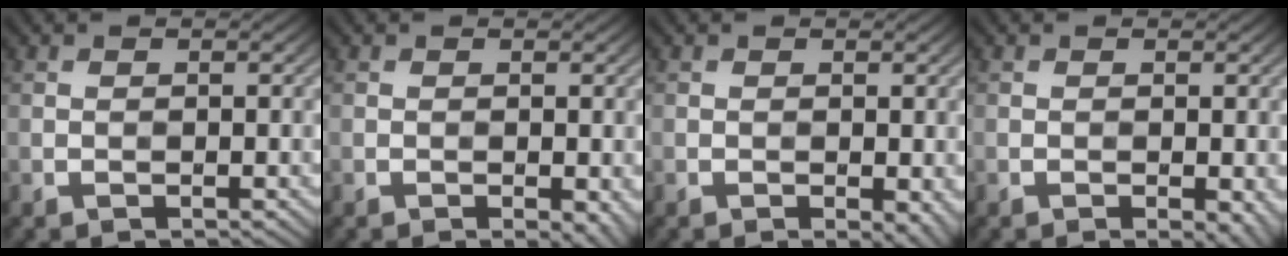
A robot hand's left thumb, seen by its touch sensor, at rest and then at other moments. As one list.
[{"total": 1.8, "force": [-0.7, 0.7, 1.5], "torque": [-0.020, -0.005, -0.005]}, {"total": 2.0, "force": [-0.7, 0.9, 1.6], "torque": [-0.019, -0.008, -0.005]}, {"total": 1.9, "force": [-0.7, 0.7, 1.6], "torque": [-0.021, -0.006, -0.005]}]